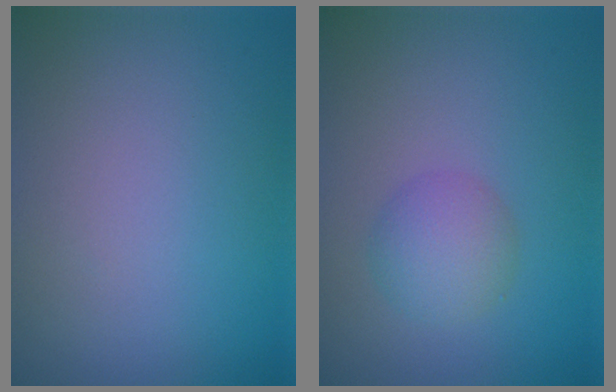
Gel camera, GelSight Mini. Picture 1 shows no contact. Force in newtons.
{"total": 2.8, "press": 2.8, "slide": 0.0}